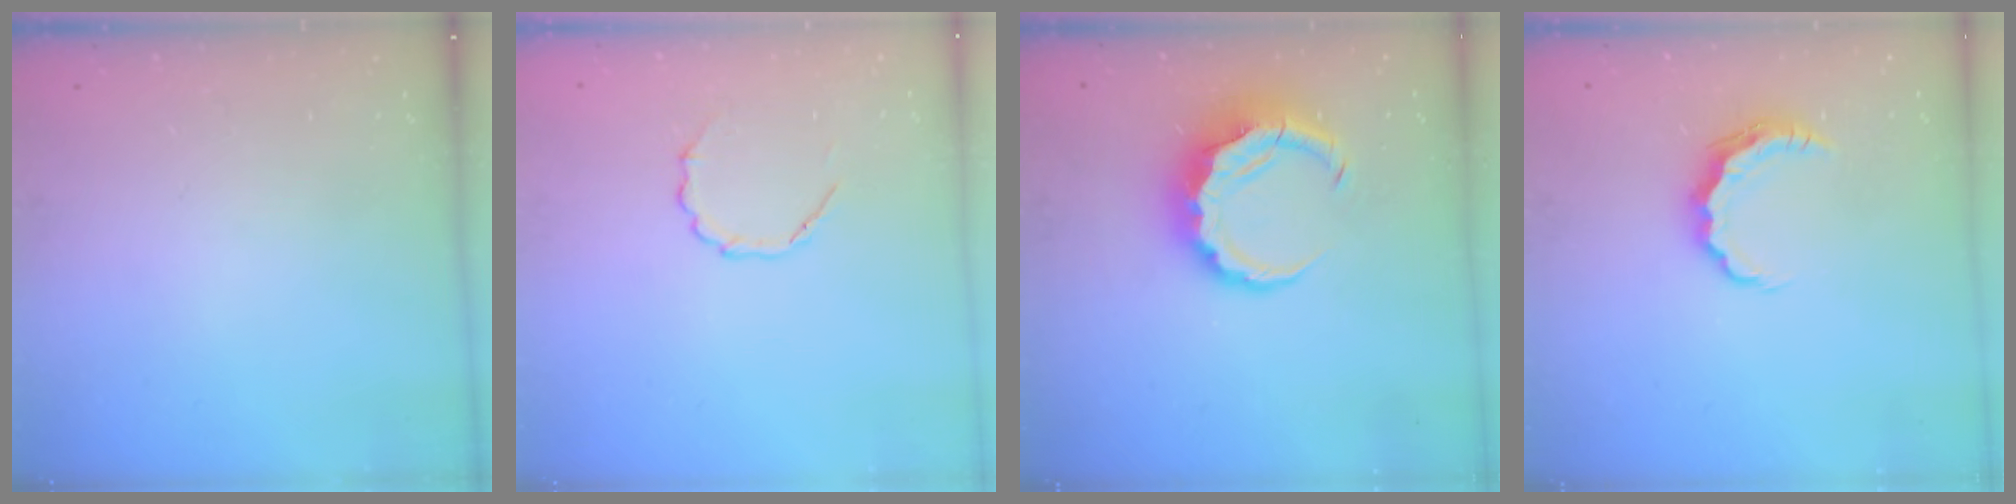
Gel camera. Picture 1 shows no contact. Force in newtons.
{"total": 4.6, "press": 4.3, "slide": 1.6}
{"total": 8.8, "press": 8.6, "slide": 1.6}
{"total": 7.2, "press": 7.2, "slide": 0.2}